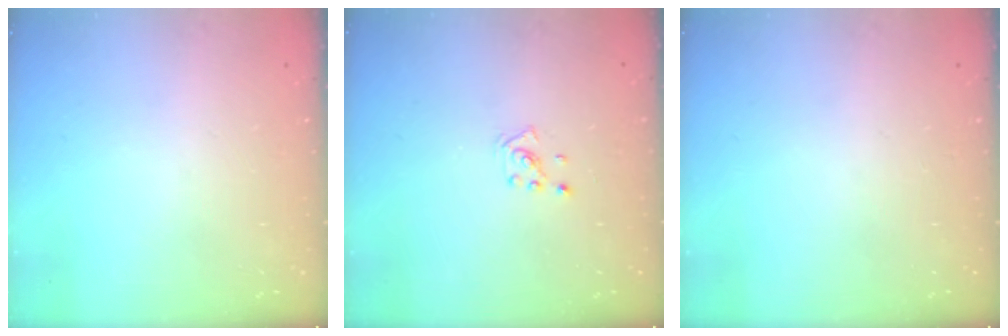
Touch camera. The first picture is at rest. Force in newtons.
{"total": 2.0, "press": 2.0, "slide": 0.6}
{"total": 0.0}